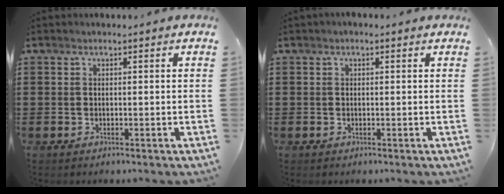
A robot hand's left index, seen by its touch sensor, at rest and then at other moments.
{"total": 0.6, "force": [0.0, 0.6, 0.2], "torque": [-0.006, 0.005, 0.000]}